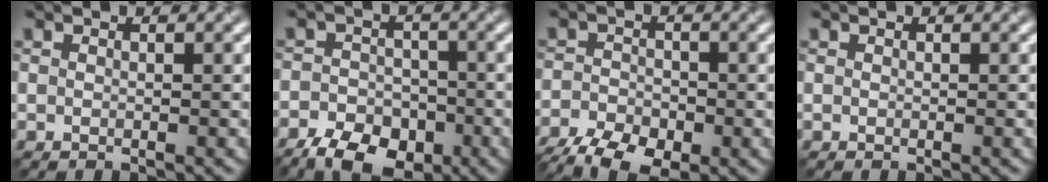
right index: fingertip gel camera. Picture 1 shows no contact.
{"total": 6.9, "force": [-4.8, 4.0, 2.9], "torque": [-0.034, -0.012, -0.078]}
{"total": 7.0, "force": [-4.8, 3.5, 3.6], "torque": [-0.065, -0.023, -0.076]}
{"total": 0.0}